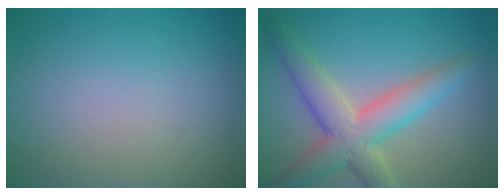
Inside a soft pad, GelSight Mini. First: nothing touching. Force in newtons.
{"total": 6.1, "press": 6.1, "slide": 0.4}